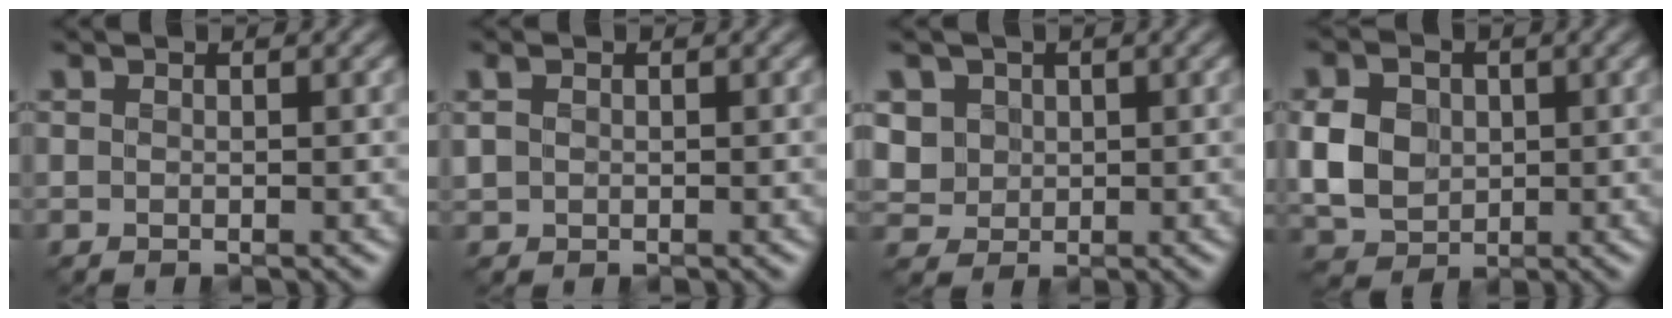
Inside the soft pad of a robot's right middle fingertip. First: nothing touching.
{"total": 1.1, "force": [0.3, 0.9, 0.6], "torque": [-0.014, 0.002, 0.009]}
{"total": 3.9, "force": [1.1, 3.4, 1.4], "torque": [-0.059, 0.007, 0.032]}
{"total": 5.7, "force": [0.0, 4.6, 3.4], "torque": [-0.082, -0.001, -0.003]}